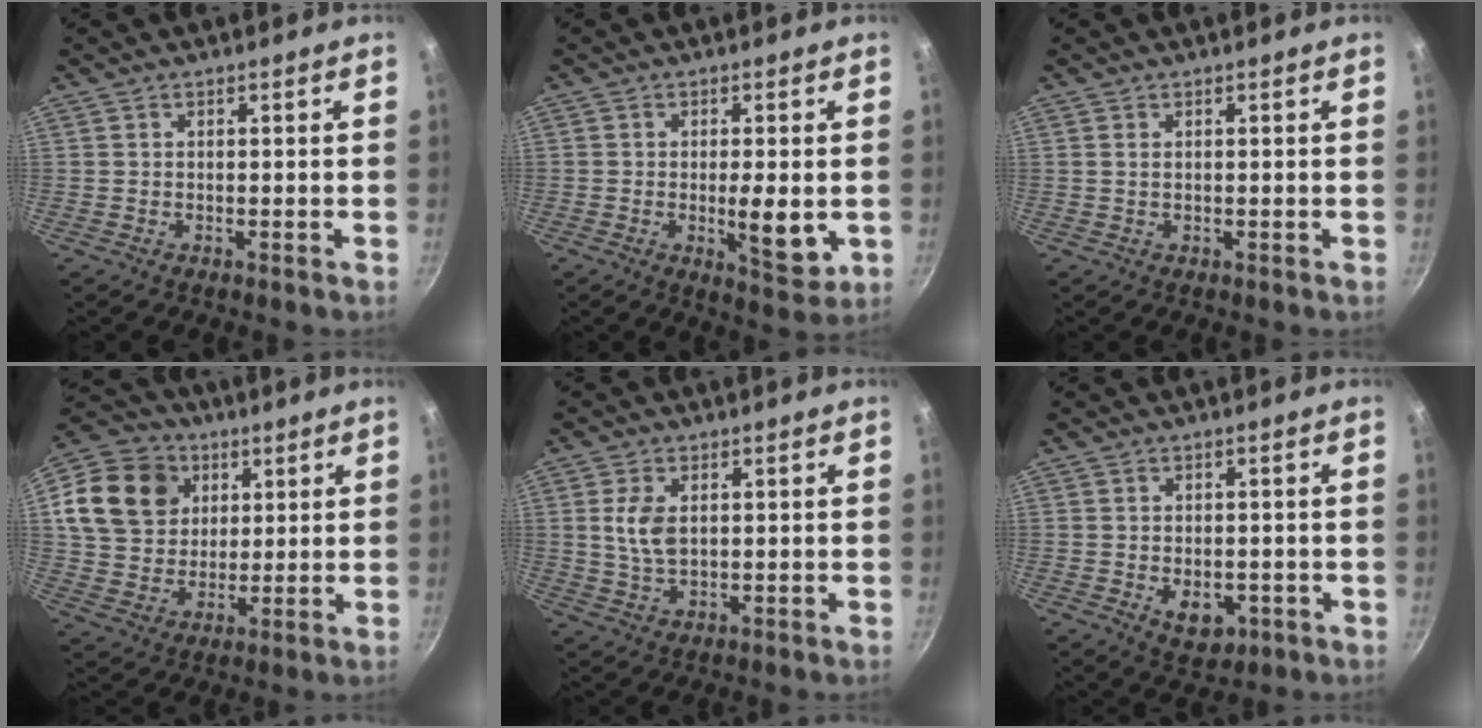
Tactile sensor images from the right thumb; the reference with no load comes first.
{"total": 7.7, "force": [-0.9, 2.6, 7.2], "torque": [-0.105, -0.013, -0.008]}
{"total": 0.9, "force": [0.2, 0.5, 0.7], "torque": [-0.012, 0.001, 0.005]}
{"total": 18.8, "force": [6.6, 15.4, 8.6], "torque": [-0.168, 0.016, 0.121]}
{"total": 6.1, "force": [1.1, 3.6, 4.8], "torque": [-0.092, -0.005, 0.025]}
{"total": 6.0, "force": [-1.6, 4.0, 4.1], "torque": [-0.043, -0.001, -0.012]}